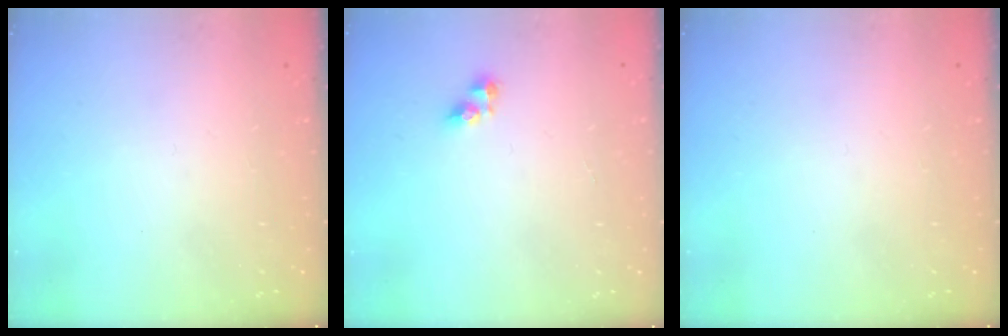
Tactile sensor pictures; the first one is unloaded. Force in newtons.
{"total": 5.1, "press": 5.1, "slide": 0.6}
{"total": 0.0}